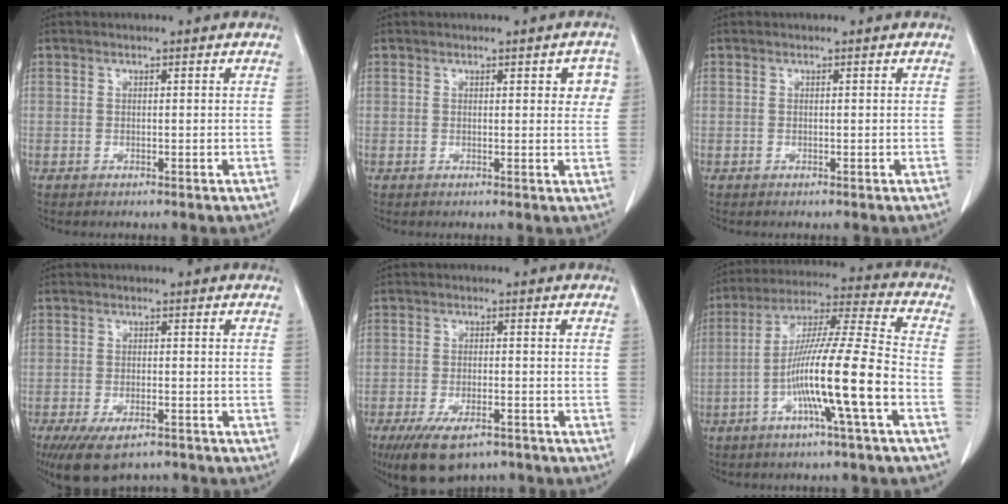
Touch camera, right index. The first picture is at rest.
{"total": 3.5, "force": [1.2, 1.3, 3.0], "torque": [-0.024, 0.003, 0.009]}
{"total": 0.0}
{"total": 9.1, "force": [-6.7, 3.4, 5.1], "torque": [-0.084, -0.010, -0.104]}
{"total": 9.5, "force": [-6.8, 3.6, 5.7], "torque": [-0.097, -0.012, -0.107]}
{"total": 15.3, "force": [-5.1, -0.8, 14.4], "torque": [-0.263, 0.002, -0.098]}